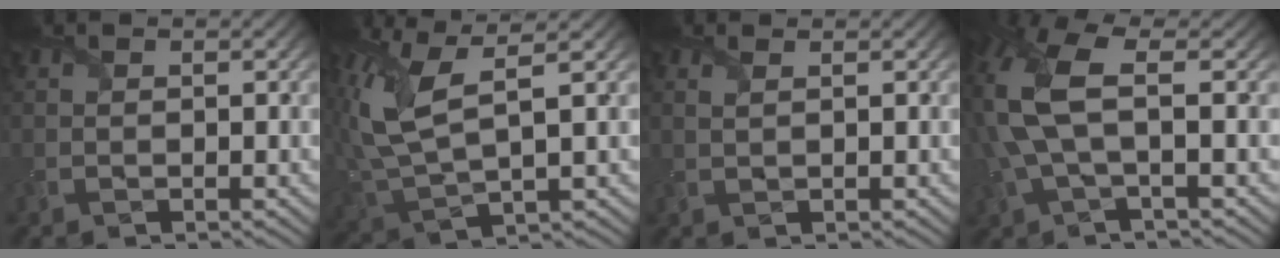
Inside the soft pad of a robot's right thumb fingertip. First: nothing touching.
{"total": 10.8, "force": [3.0, 4.3, 9.5], "torque": [-0.239, 0.005, 0.059]}
{"total": 0.9, "force": [0.5, 0.1, 0.8], "torque": [-0.015, -0.002, 0.014]}
{"total": 9.5, "force": [0.8, 4.1, 8.5], "torque": [-0.227, 0.010, 0.009]}